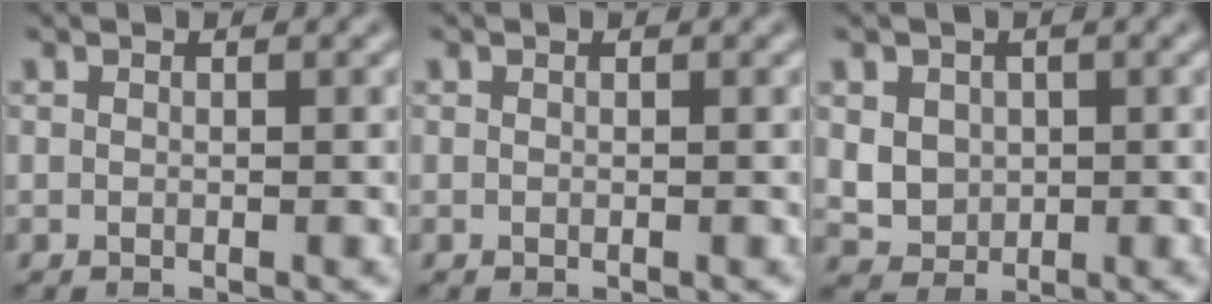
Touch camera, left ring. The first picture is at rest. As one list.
[{"total": 0.0}, {"total": 3.5, "force": [0.8, 3.0, 1.6], "torque": [-0.040, 0.003, 0.024]}]